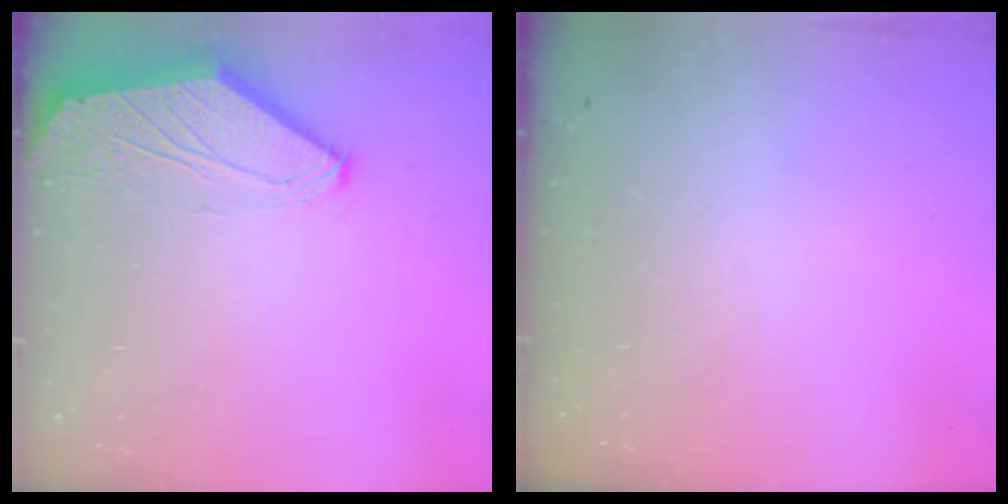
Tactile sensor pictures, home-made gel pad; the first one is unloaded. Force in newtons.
{"total": 0.0}